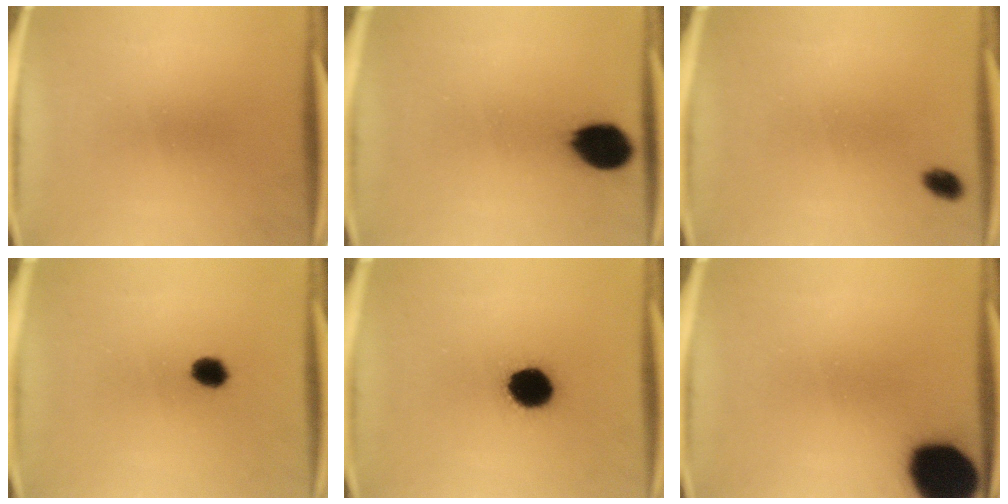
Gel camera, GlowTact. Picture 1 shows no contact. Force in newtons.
{"total": 10.1}
{"total": 2.2}
{"total": 4.1}
{"total": 11.6}
{"total": 19.6}